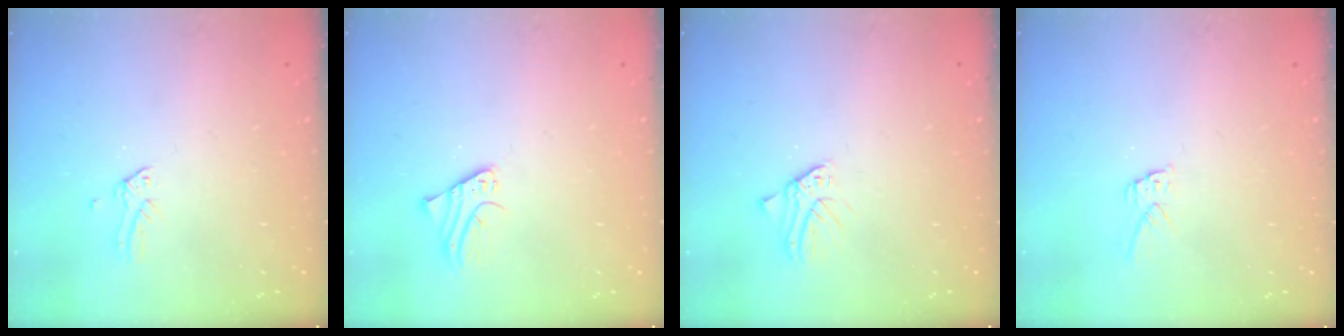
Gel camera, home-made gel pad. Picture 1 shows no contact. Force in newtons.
{"total": 1.9, "press": 1.9, "slide": 0.1}
{"total": 0.0}
{"total": 5.5, "press": 5.5, "slide": 0.2}